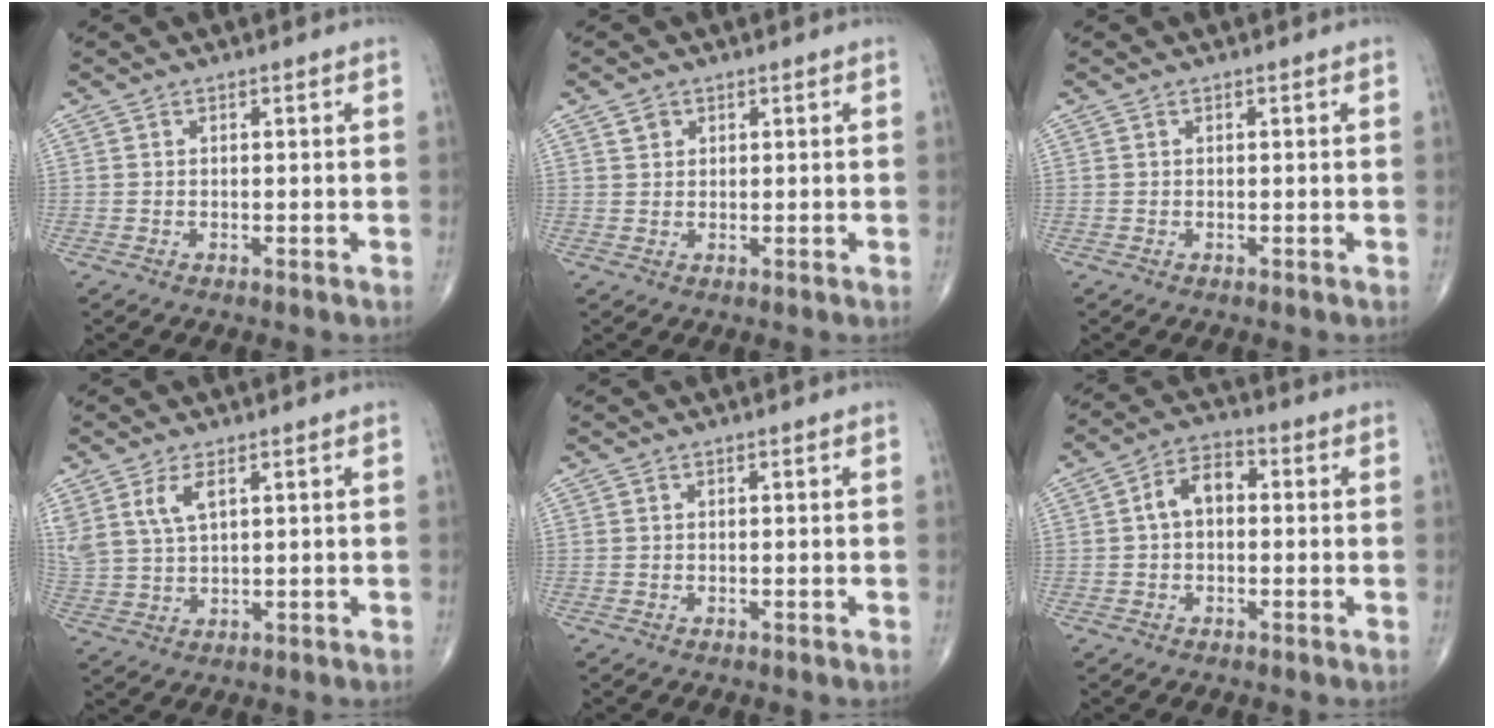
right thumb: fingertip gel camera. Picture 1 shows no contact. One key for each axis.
{"total": 1.8, "fx": 1.0, "fy": 1.4, "fz": 0.5, "tx": 0.002, "ty": -0.004, "tz": 0.015}
{"total": 0.0}
{"total": 6.8, "fx": 3.3, "fy": 3.2, "fz": 5.0, "tx": -0.112, "ty": -0.006, "tz": 0.074}
{"total": 0.0}
{"total": 6.3, "fx": 0.3, "fy": 4.1, "fz": 4.8, "tx": -0.072, "ty": 0.025, "tz": -0.006}